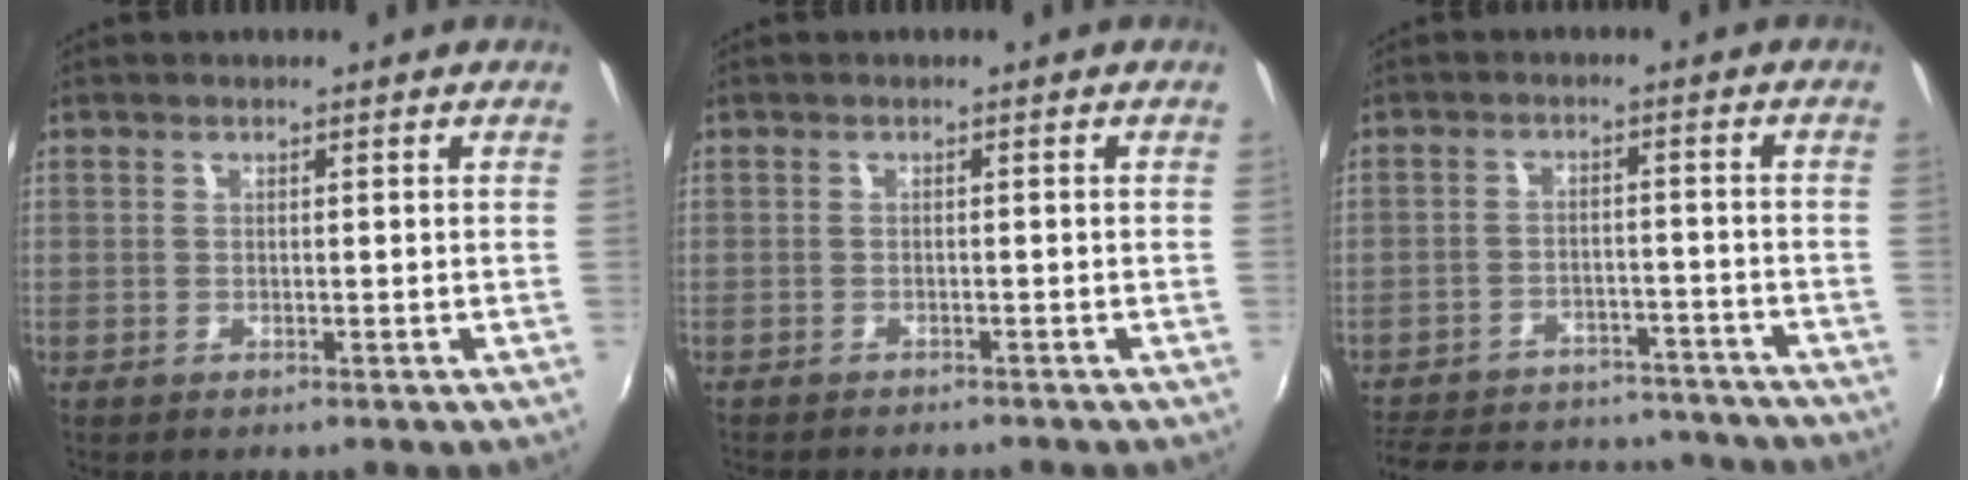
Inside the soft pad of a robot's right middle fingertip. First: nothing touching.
{"total": 3.3, "force": [-3.0, 0.5, 1.0], "torque": [-0.028, -0.013, -0.048]}
{"total": 22.2, "force": [-18.5, 9.5, 7.9], "torque": [-0.182, 0.037, -0.230]}